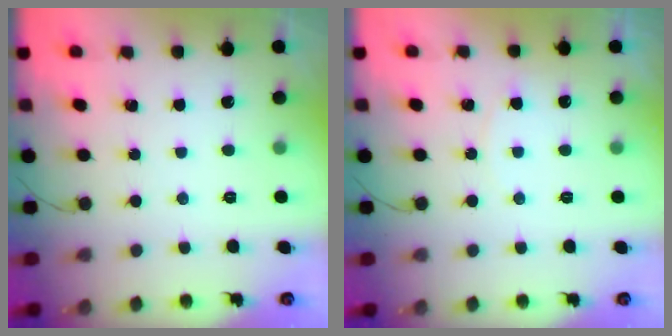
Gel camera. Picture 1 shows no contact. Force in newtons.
{"total": 2.7, "press": 2.7, "slide": 0.3}